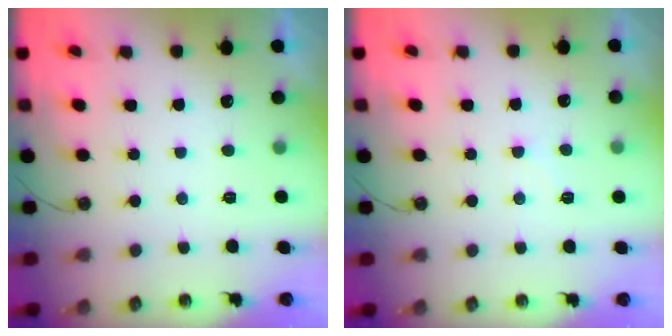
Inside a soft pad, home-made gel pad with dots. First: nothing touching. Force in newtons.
{"total": 4.1, "press": 4.0, "slide": 0.6}